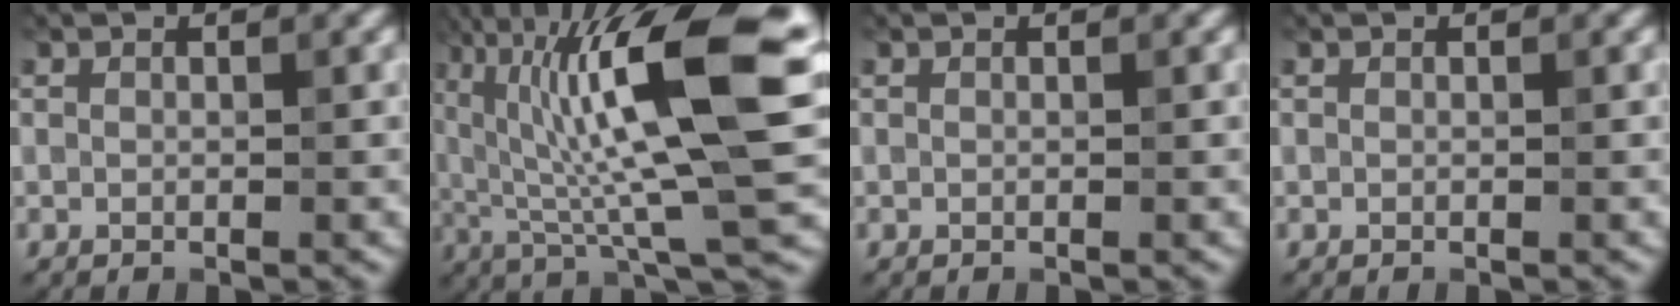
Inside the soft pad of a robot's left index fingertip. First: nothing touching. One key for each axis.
{"total": 15.3, "fx": 4.1, "fy": 3.4, "fz": 14.4, "tx": -0.239, "ty": 0.013, "tz": 0.070}
{"total": 0.0}
{"total": 0.0}